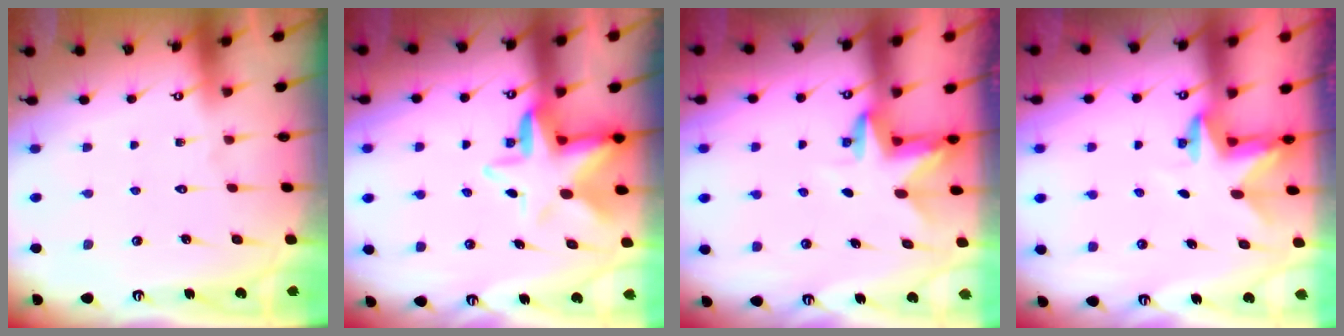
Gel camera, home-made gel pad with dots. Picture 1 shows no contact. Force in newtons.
{"total": 8.2, "press": 8.1, "slide": 1.2}
{"total": 3.2, "press": 3.2, "slide": 0.1}
{"total": 2.5, "press": 2.5, "slide": 0.4}